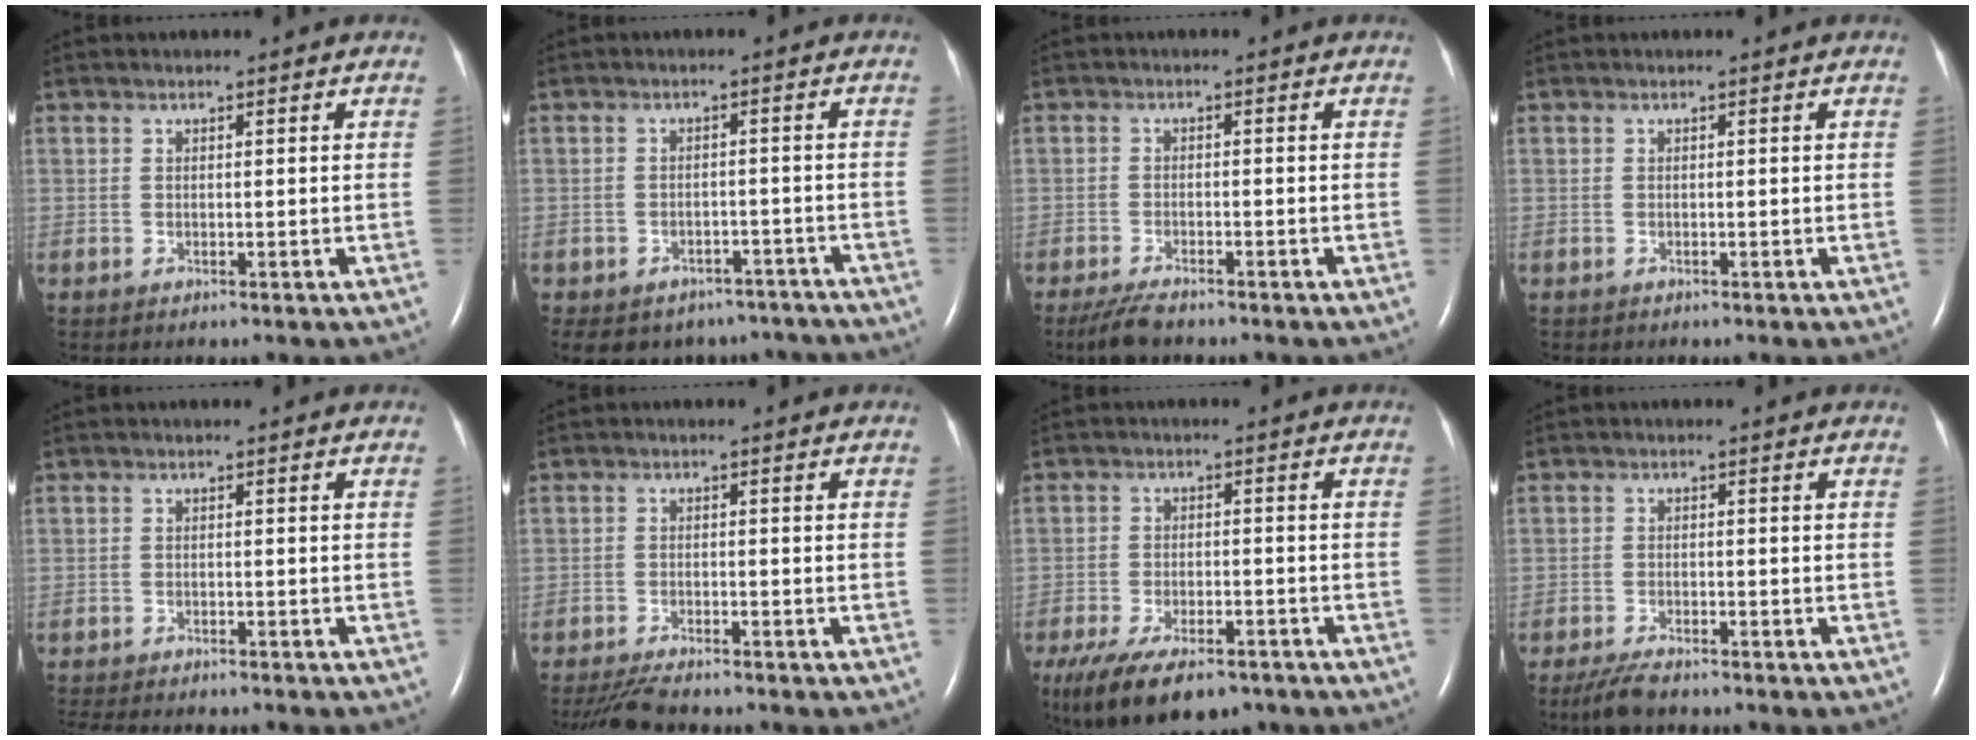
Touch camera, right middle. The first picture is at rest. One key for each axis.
{"total": 14.0, "fx": -11.3, "fy": 7.7, "fz": 3.2, "tx": -0.067, "ty": 0.011, "tz": -0.120}
{"total": 4.2, "fx": -3.5, "fy": 0.9, "fz": 2.2, "tx": -0.050, "ty": -0.012, "tz": -0.061}
{"total": 0.0}
{"total": 10.5, "fx": -9.3, "fy": 2.2, "fz": 4.4, "tx": -0.069, "ty": -0.012, "tz": -0.124}
{"total": 5.3, "fx": -4.8, "fy": 0.3, "fz": 2.2, "tx": -0.040, "ty": -0.019, "tz": -0.082}
{"total": 14.8, "fx": -10.4, "fy": 6.1, "fz": 8.6, "tx": -0.181, "ty": -0.021, "tz": -0.160}
{"total": 4.1, "fx": -3.4, "fy": 0.8, "fz": 2.1, "tx": -0.048, "ty": -0.011, "tz": -0.060}